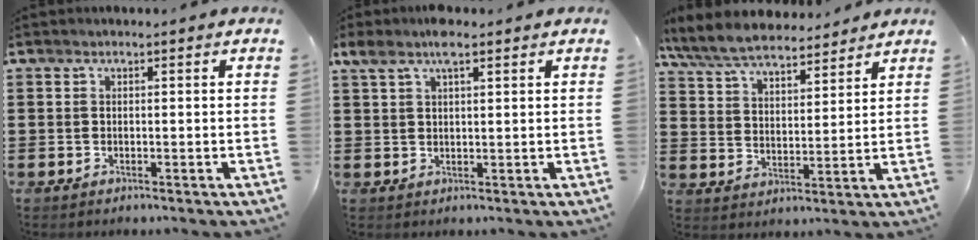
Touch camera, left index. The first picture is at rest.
{"total": 4.4, "force": [2.8, 1.2, 3.1], "torque": [-0.066, 0.006, 0.050]}
{"total": 7.7, "force": [7.1, 1.4, 2.6], "torque": [-0.077, -0.028, 0.129]}